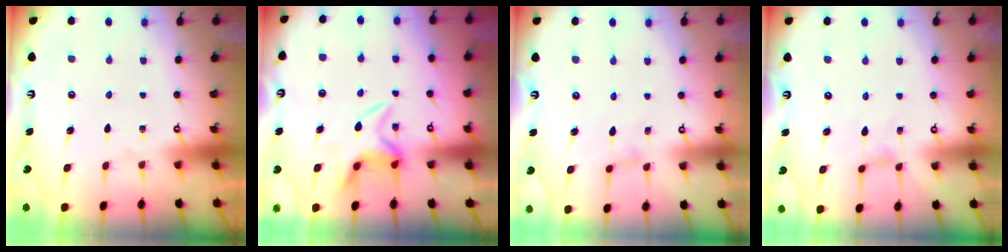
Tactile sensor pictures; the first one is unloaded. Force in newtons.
{"total": 4.5, "press": 4.5, "slide": 0.7}
{"total": 1.4, "press": 1.3, "slide": 0.3}
{"total": 1.3, "press": 1.3, "slide": 0.4}